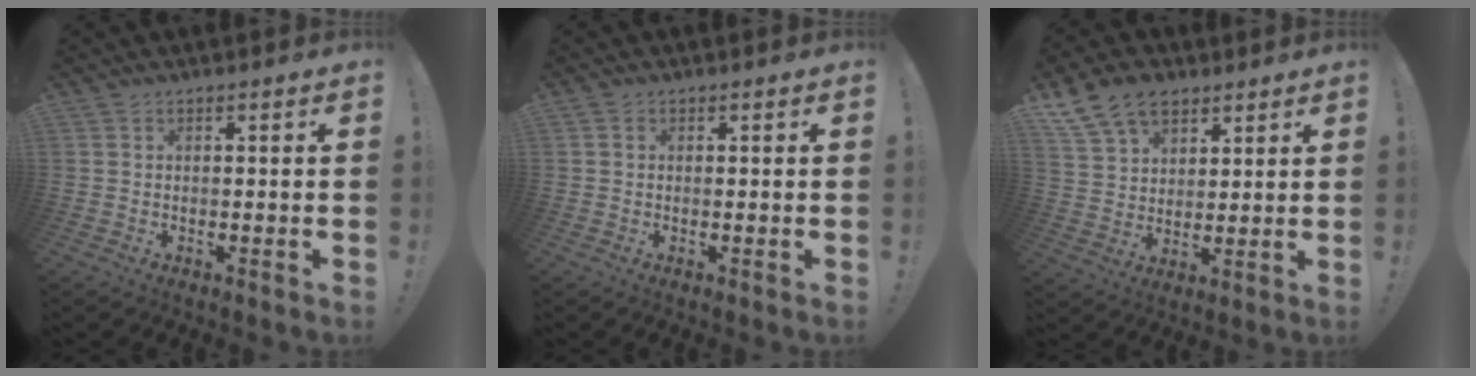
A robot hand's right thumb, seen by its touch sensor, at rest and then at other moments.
{"total": 0.7, "force": [0.0, 0.7, 0.1], "torque": [-0.002, 0.003, 0.000]}
{"total": 12.6, "force": [7.8, 8.5, 5.0], "torque": [-0.092, -0.039, 0.155]}